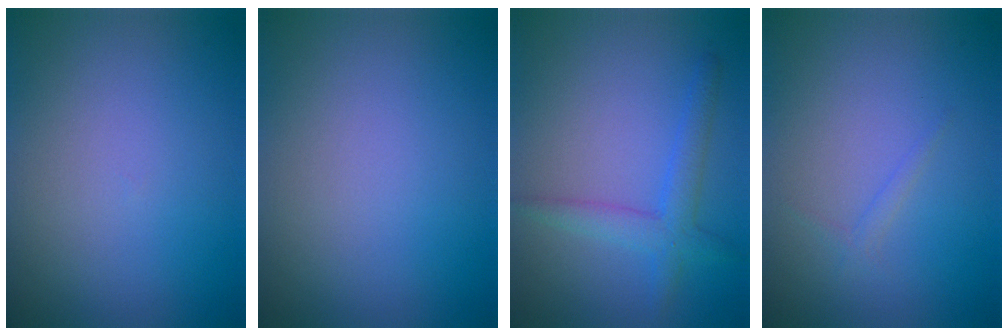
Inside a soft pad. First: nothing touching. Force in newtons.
{"total": 0.0}
{"total": 2.8, "press": 2.8, "slide": 0.2}
{"total": 0.8, "press": 0.8, "slide": 0.1}